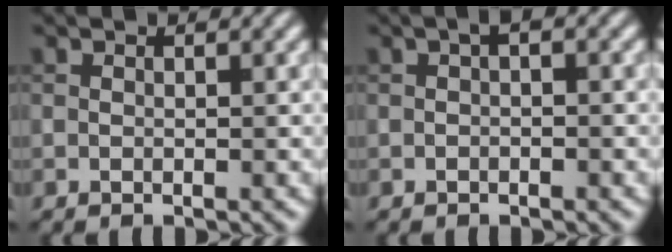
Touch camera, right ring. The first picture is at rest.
{"total": 0.9, "force": [0.1, 0.3, 0.8], "torque": [-0.013, 0.004, 0.002]}